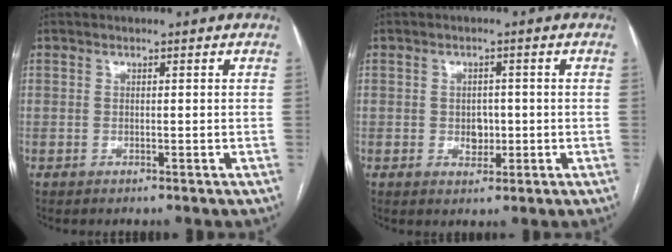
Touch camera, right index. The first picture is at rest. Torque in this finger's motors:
{"motor_torque": [0.23, 0.19, 0.13, 0.03]}